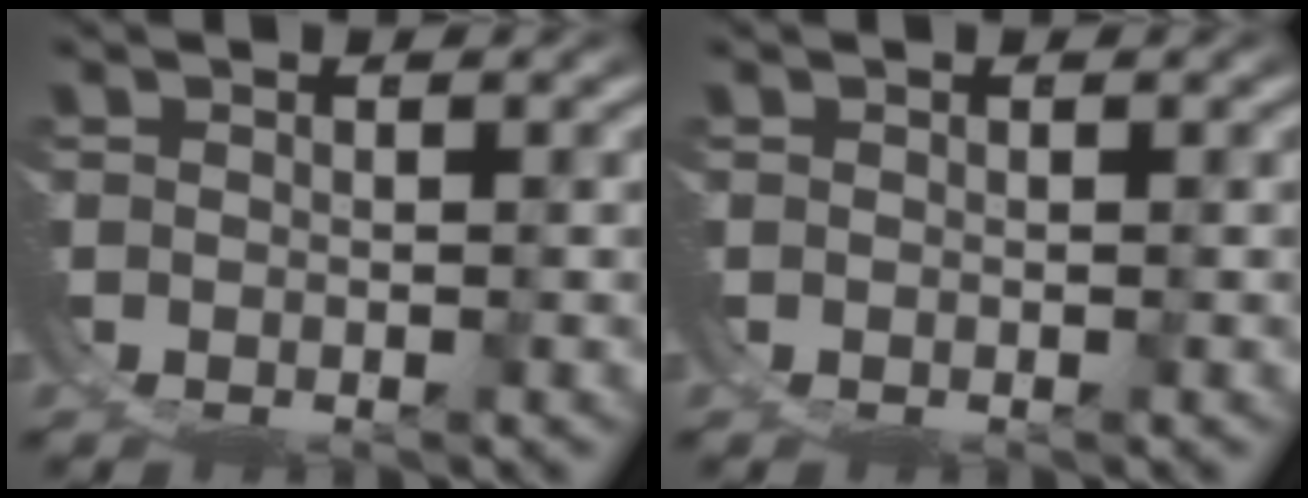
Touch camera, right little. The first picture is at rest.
{"total": 0.0}